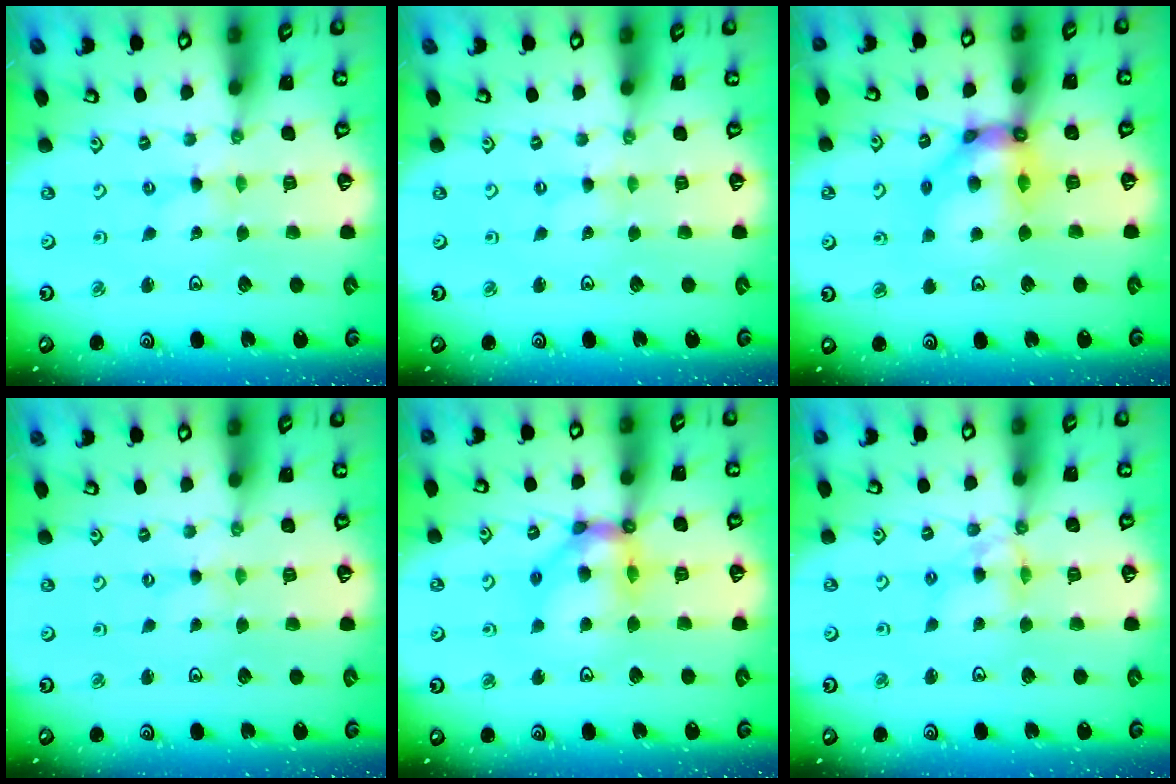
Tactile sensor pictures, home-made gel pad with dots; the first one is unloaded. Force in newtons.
{"total": 0.0}
{"total": 12.3, "press": 12.3, "slide": 1.2}
{"total": 0.0}
{"total": 13.2, "press": 13.1, "slide": 1.5}
{"total": 7.6, "press": 7.6, "slide": 0.5}